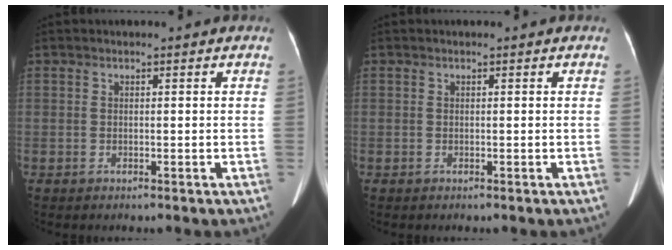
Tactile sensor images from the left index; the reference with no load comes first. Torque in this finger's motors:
{"motor_torque": [-0.02, -0.01, 0.06, 0.00]}